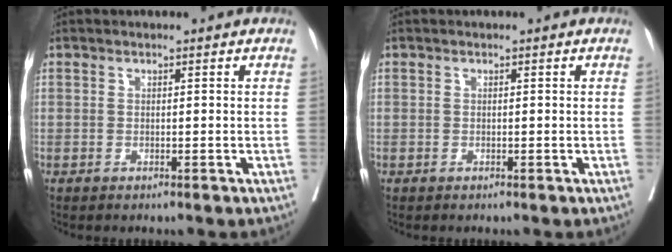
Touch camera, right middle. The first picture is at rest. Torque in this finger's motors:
{"motor_torque": [-0.07, -0.02, -0.23, -0.21]}